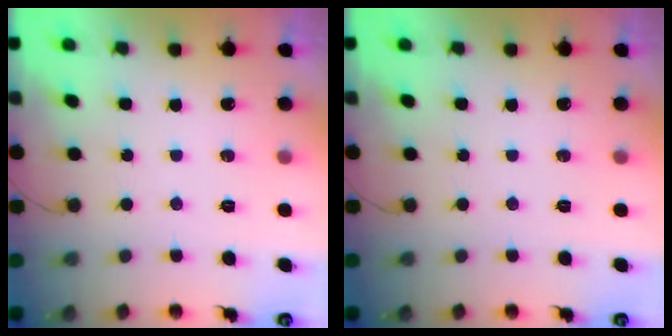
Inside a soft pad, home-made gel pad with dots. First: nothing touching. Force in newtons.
{"total": 0.0}